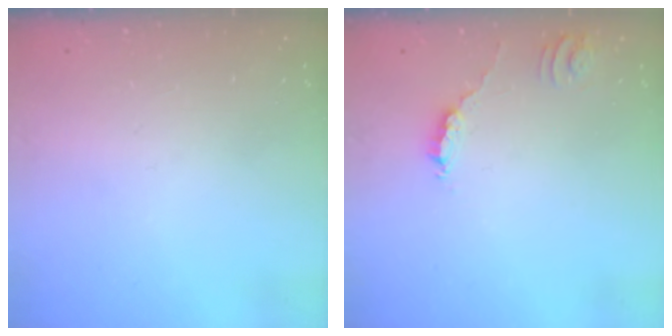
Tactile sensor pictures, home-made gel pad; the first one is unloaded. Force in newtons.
{"total": 3.2, "press": 3.2, "slide": 0.2}